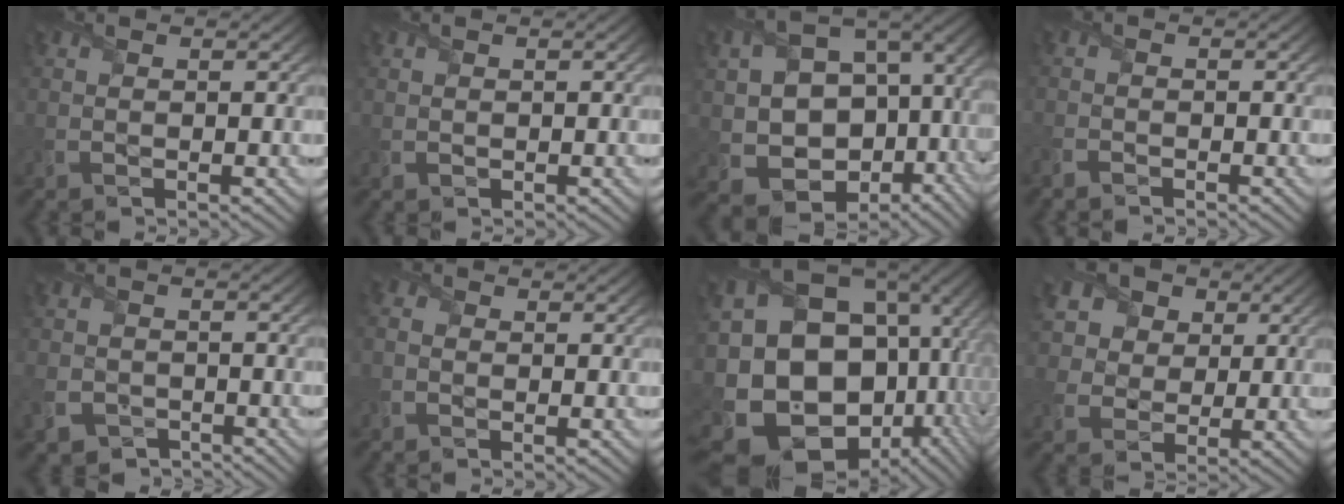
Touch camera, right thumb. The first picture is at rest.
{"total": 0.0}
{"total": 14.3, "force": [-2.9, 11.0, 8.7], "torque": [-0.173, -0.052, -0.030]}
{"total": 2.0, "force": [-1.8, 0.6, 0.4], "torque": [-0.015, -0.005, -0.045]}
{"total": 5.5, "force": [-3.2, 4.2, 1.6], "torque": [-0.050, -0.019, -0.068]}
{"total": 2.0, "force": [-0.5, 1.6, 0.9], "torque": [-0.034, 0.003, -0.013]}
{"total": 21.7, "force": [-4.0, 16.0, 14.1], "torque": [-0.313, -0.043, -0.039]}
{"total": 12.9, "force": [6.4, 9.9, 5.0], "torque": [-0.182, 0.023, 0.135]}